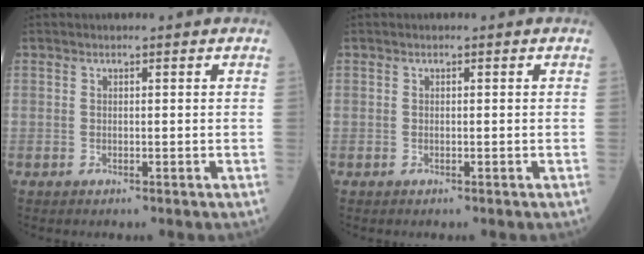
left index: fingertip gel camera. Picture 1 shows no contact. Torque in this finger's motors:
{"motor_torque": [-0.02, 0.20, 0.02, 0.01]}